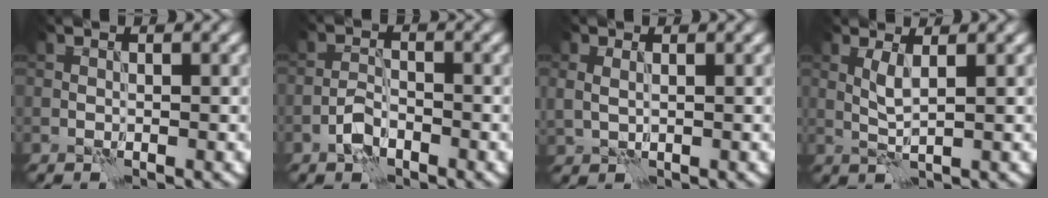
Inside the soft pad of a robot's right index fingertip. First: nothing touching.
{"total": 2.3, "force": [-1.5, 1.2, 1.4], "torque": [-0.024, 0.007, -0.033]}
{"total": 1.4, "force": [0.4, 1.0, 0.9], "torque": [-0.022, 0.000, 0.014]}
{"total": 1.8, "force": [0.7, 0.1, 1.6], "torque": [-0.041, 0.000, 0.017]}